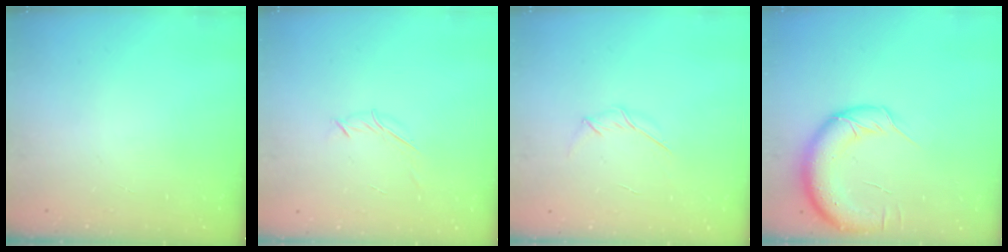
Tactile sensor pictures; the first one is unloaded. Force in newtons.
{"total": 3.9, "press": 3.8, "slide": 0.8}
{"total": 3.9, "press": 3.8, "slide": 0.9}
{"total": 14.6, "press": 14.3, "slide": 3.1}